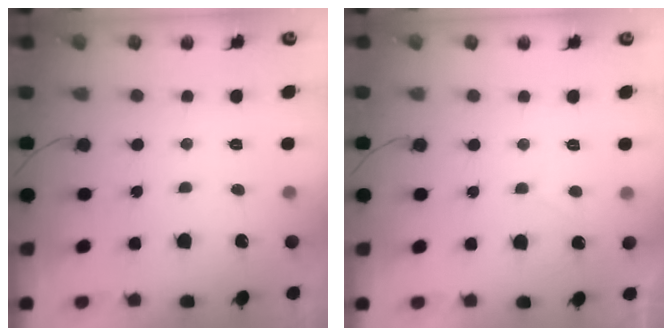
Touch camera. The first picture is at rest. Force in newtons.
{"total": 0.9, "press": 0.7, "slide": 0.6}